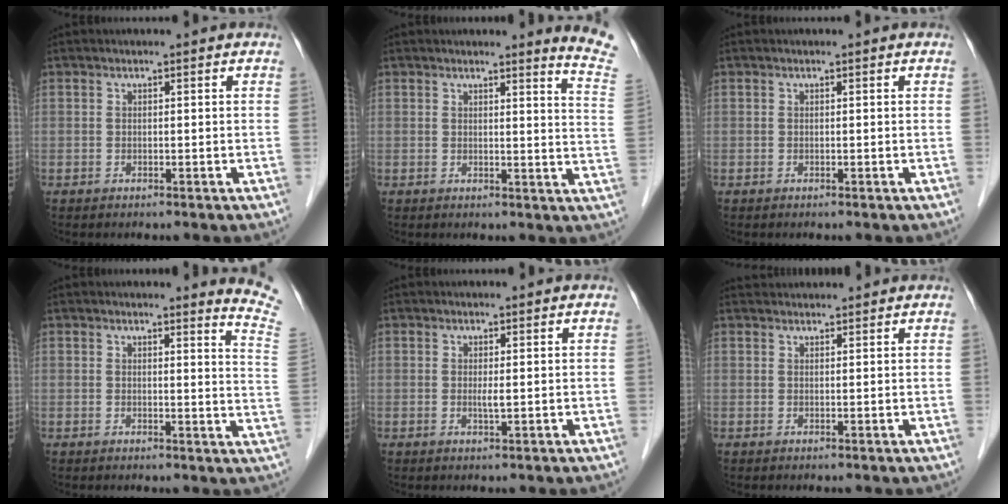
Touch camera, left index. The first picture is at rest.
{"total": 7.4, "force": [7.1, -1.1, 1.6], "torque": [-0.015, -0.083, 0.052]}
{"total": 0.0}
{"total": 7.7, "force": [7.6, -1.0, 0.9], "torque": [-0.006, -0.094, 0.054]}
{"total": 1.2, "force": [0.2, 0.1, 1.1], "torque": [-0.027, -0.002, 0.004]}
{"total": 3.9, "force": [3.9, 0.5, 0.5], "torque": [-0.009, 0.035, 0.058]}